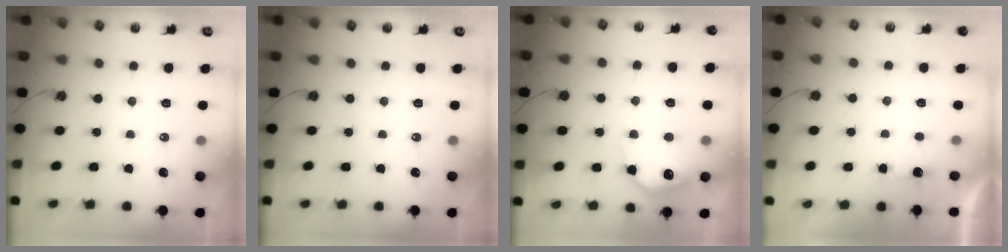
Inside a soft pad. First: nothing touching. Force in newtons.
{"total": 0.0}
{"total": 12.3, "press": 12.3, "slide": 0.6}
{"total": 1.0, "press": 0.7, "slide": 0.7}